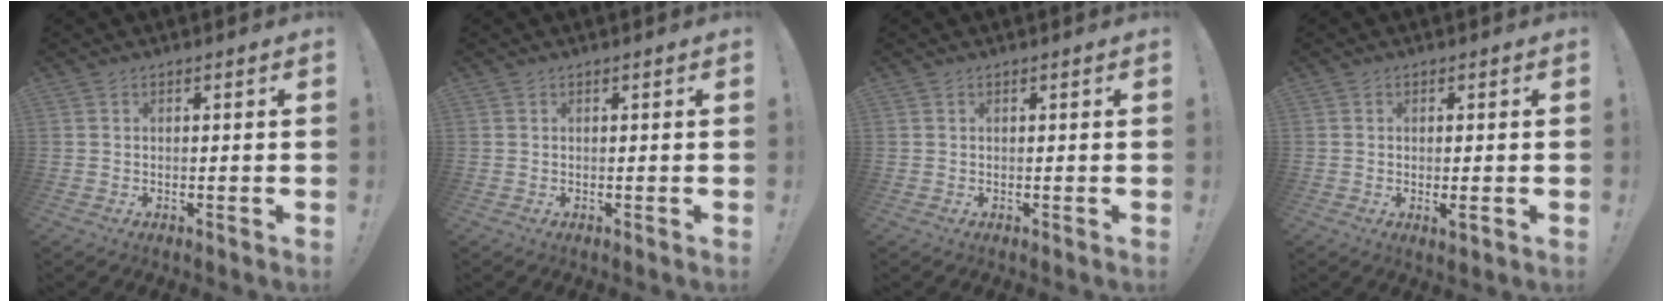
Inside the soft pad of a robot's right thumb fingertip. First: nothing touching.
{"total": 0.0}
{"total": 0.0}
{"total": 2.7, "force": [-0.3, 0.1, 2.7], "torque": [-0.036, -0.007, -0.005]}